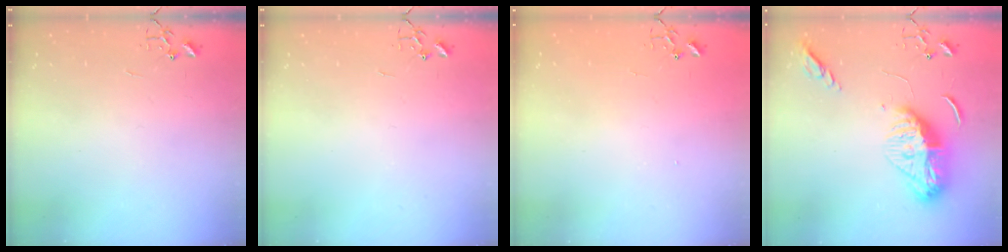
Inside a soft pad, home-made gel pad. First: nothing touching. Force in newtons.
{"total": 0.0}
{"total": 1.3, "press": 1.2, "slide": 0.1}
{"total": 15.6, "press": 15.5, "slide": 1.6}